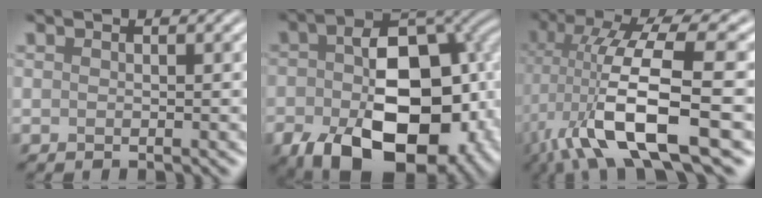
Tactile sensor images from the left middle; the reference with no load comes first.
{"total": 16.6, "force": [-4.4, 10.3, 12.2], "torque": [-0.169, -0.043, -0.049]}
{"total": 11.6, "force": [-3.0, 3.0, 10.8], "torque": [-0.206, 0.004, -0.057]}